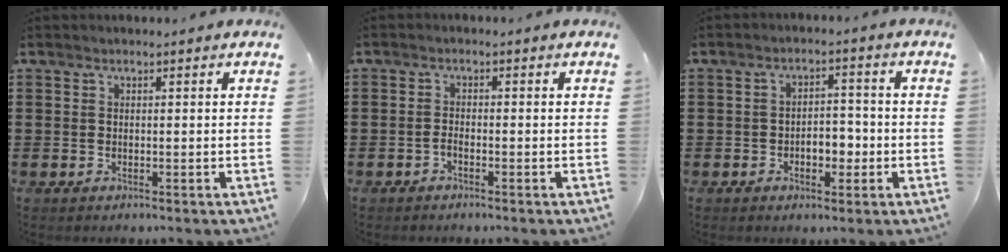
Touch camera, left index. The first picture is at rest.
{"total": 1.2, "force": [-0.9, 0.2, 0.7], "torque": [-0.017, -0.004, -0.016]}
{"total": 4.2, "force": [-1.3, 2.5, 3.1], "torque": [-0.053, 0.004, -0.029]}